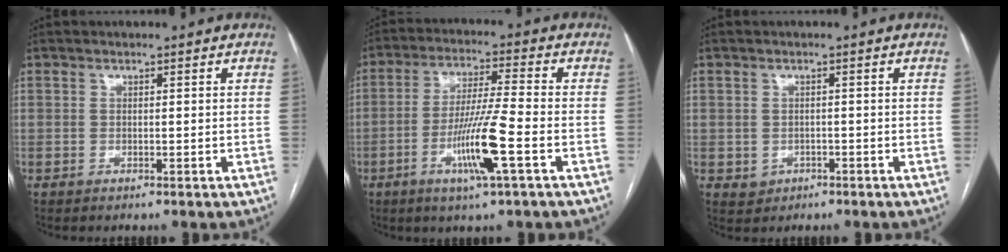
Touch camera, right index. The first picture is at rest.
{"total": 10.6, "force": [-3.8, -0.4, 9.9], "torque": [-0.191, -0.011, -0.073]}
{"total": 2.3, "force": [-0.8, 2.1, 0.5], "torque": [-0.004, 0.005, -0.006]}